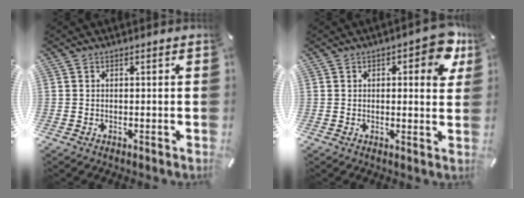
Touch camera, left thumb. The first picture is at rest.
{"total": 8.4, "force": [3.6, 3.8, 6.6], "torque": [-0.073, -0.017, 0.054]}